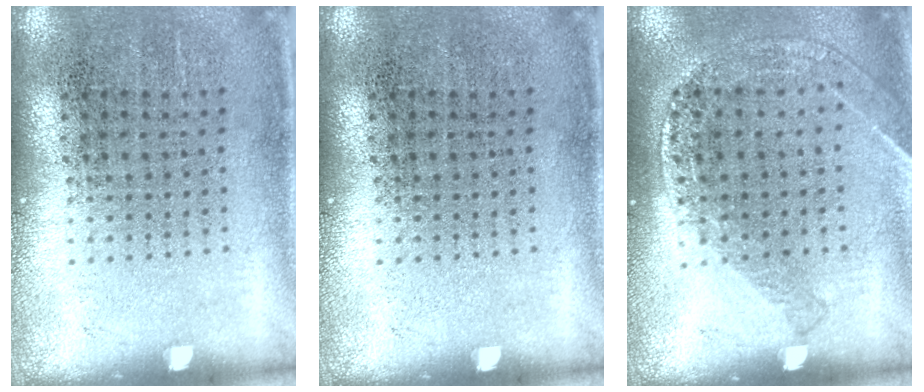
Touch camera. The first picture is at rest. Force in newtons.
{"total": 0.0}
{"total": 1.3, "press": 1.3, "slide": 0.1}